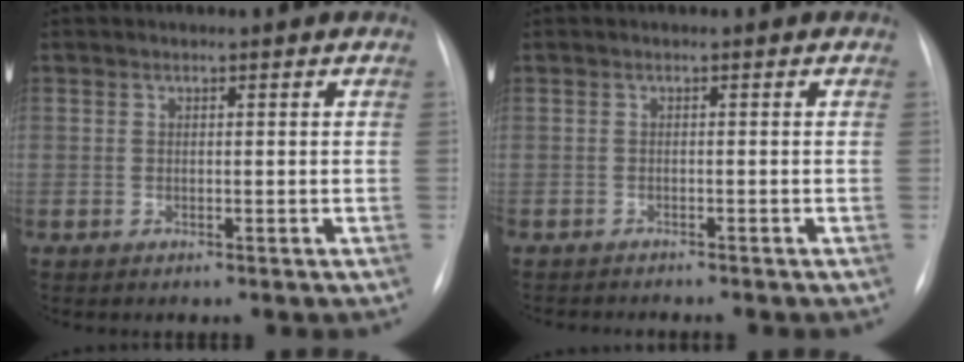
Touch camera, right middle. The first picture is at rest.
{"total": 3.5, "force": [-3.3, 0.5, 1.0], "torque": [-0.012, -0.007, -0.045]}